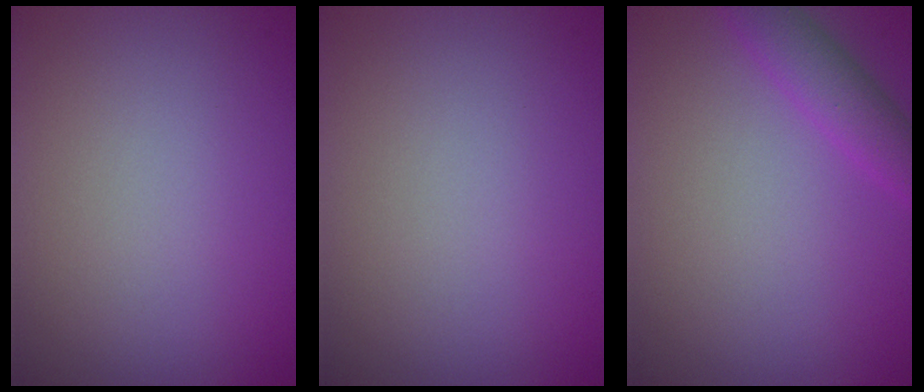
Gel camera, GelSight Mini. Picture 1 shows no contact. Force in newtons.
{"total": 0.0}
{"total": 2.9, "press": 2.9, "slide": 0.2}